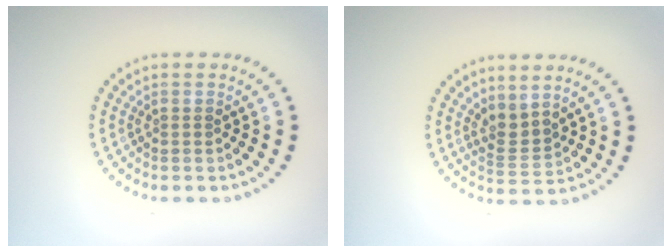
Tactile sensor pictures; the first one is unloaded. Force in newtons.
{"total": 2.3, "press": 1.5, "slide": 1.7}